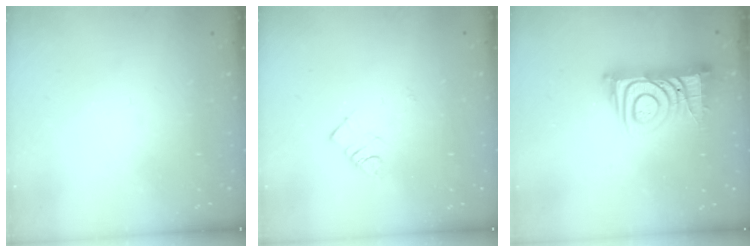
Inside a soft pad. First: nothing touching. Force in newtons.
{"total": 2.3, "press": 2.3, "slide": 0.4}
{"total": 13.7, "press": 13.7, "slide": 0.8}